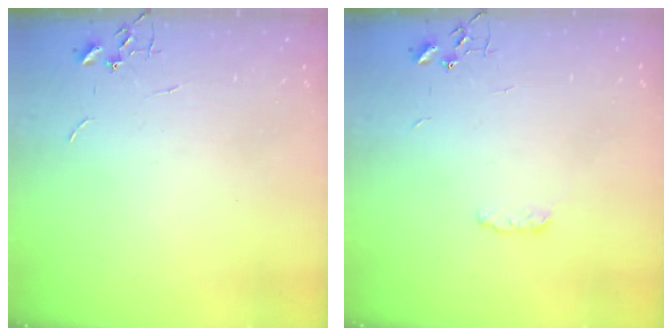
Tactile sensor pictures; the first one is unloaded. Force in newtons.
{"total": 3.9, "press": 3.8, "slide": 0.7}